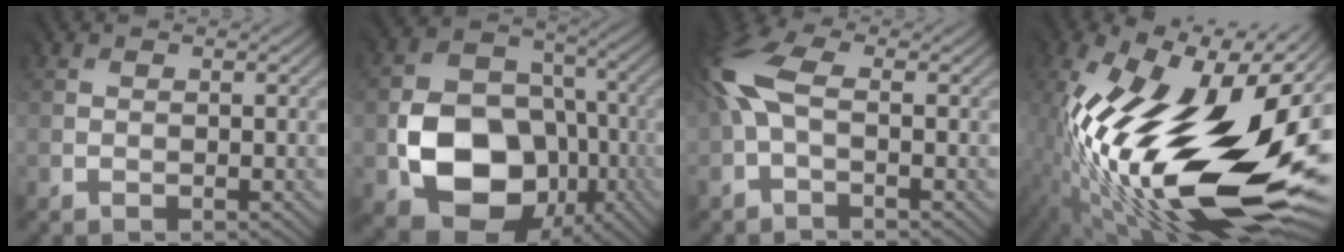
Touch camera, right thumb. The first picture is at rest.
{"total": 12.9, "force": [-4.3, 9.9, 7.2], "torque": [-0.128, -0.018, -0.084]}
{"total": 7.4, "force": [0.0, 3.4, 6.6], "torque": [-0.192, 0.016, -0.008]}
{"total": 22.4, "force": [-3.3, 9.8, 19.8], "torque": [-0.376, 0.001, -0.077]}